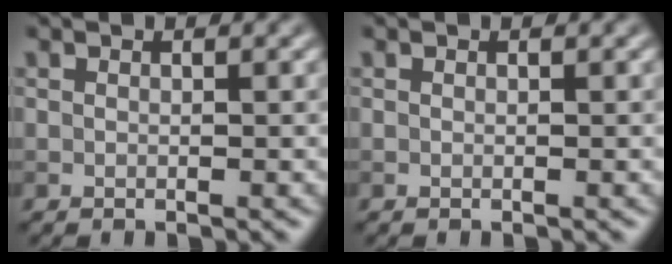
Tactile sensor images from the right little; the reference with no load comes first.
{"total": 0.0}